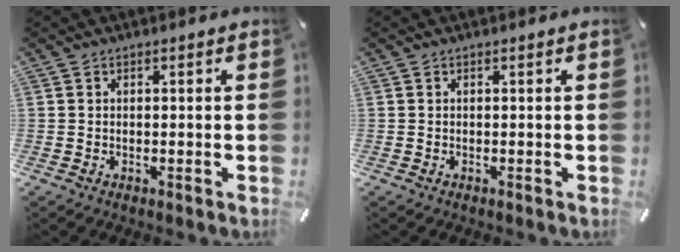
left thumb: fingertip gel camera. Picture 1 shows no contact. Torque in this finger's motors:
{"motor_torque": [0.00, 0.00, 0.00, 0.00, 0.00]}